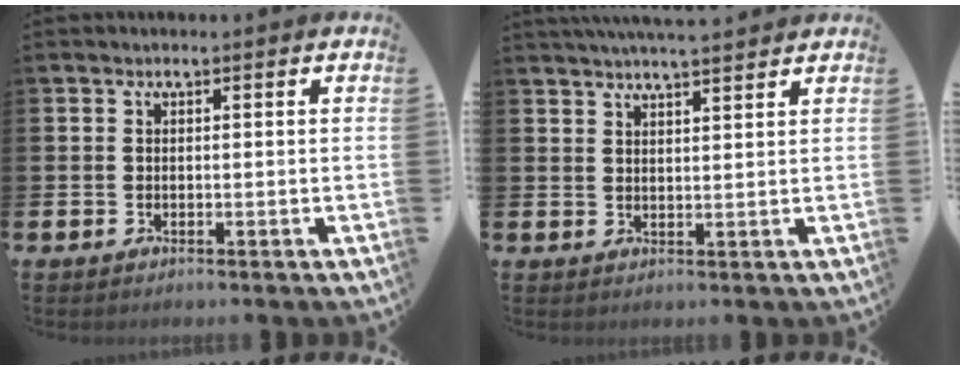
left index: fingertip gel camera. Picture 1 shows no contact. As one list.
[{"total": 4.1, "force": [4.0, -0.2, 1.0], "torque": [-0.021, -0.014, 0.071]}]